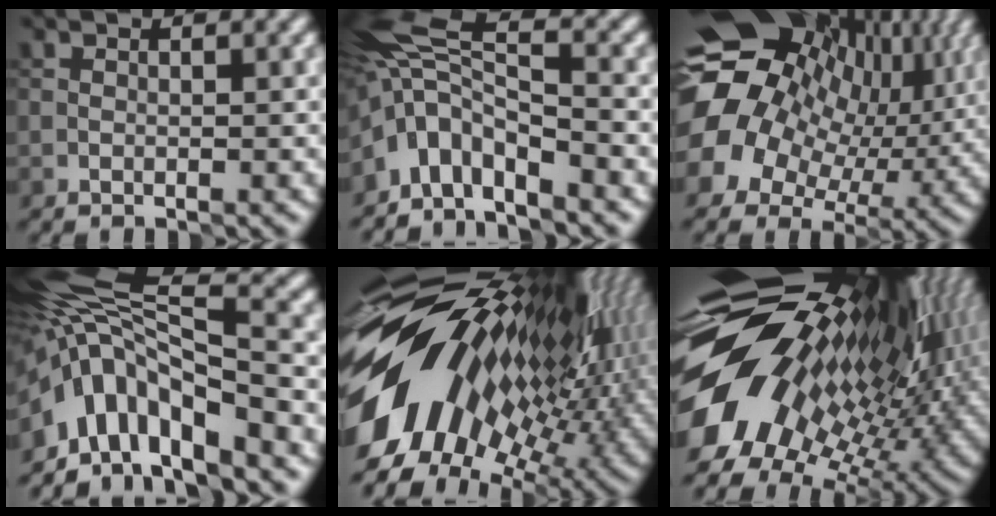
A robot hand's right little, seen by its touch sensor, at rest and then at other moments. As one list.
[{"total": 6.3, "force": [-3.3, 2.6, 4.8], "torque": [-0.087, 0.015, -0.076]}, {"total": 17.1, "force": [3.5, 13.6, 9.9], "torque": [-0.191, -0.008, 0.077]}, {"total": 9.9, "force": [-4.1, 4.0, 8.1], "torque": [-0.130, 0.023, -0.076]}, {"total": 18.8, "force": [0.0, 10.0, 16.0], "torque": [-0.295, 0.007, -0.021]}, {"total": 17.9, "force": [1.5, 9.6, 15.1], "torque": [-0.269, -0.014, 0.025]}]